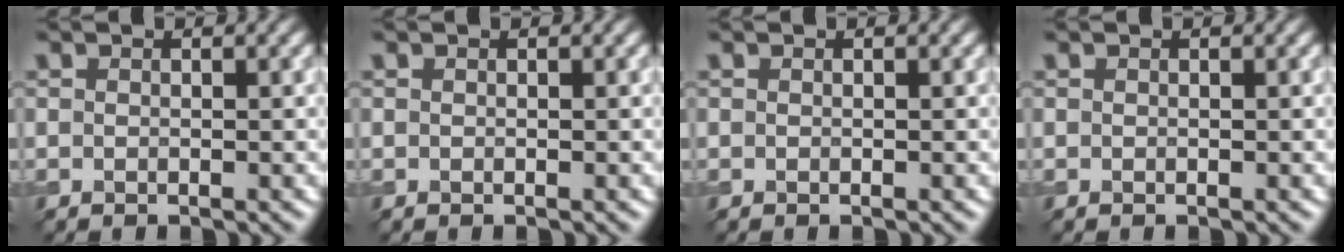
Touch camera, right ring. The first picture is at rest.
{"total": 0.0}
{"total": 0.0}
{"total": 0.0}